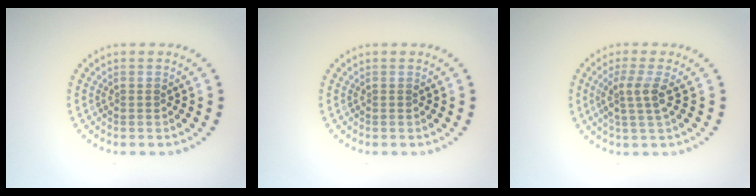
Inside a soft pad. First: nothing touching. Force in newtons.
{"total": 0.0}
{"total": 2.6, "press": 2.0, "slide": 1.6}